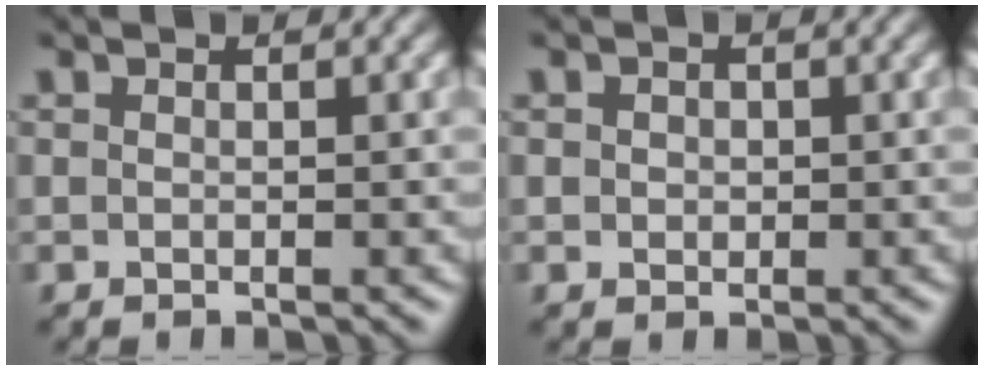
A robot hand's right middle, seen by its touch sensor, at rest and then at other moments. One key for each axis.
{"total": 1.0, "fx": 0.1, "fy": 0.9, "fz": 0.5, "tx": -0.006, "ty": 0.003, "tz": 0.001}